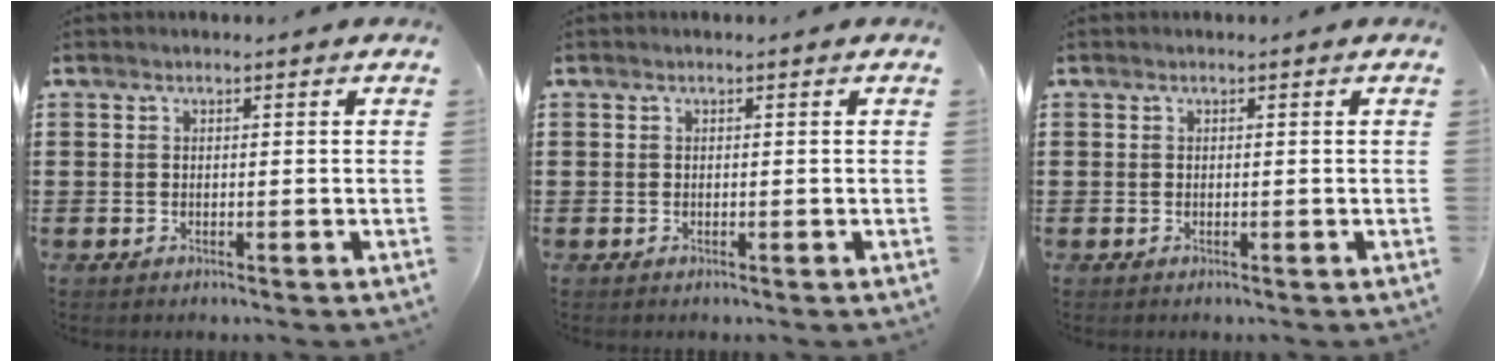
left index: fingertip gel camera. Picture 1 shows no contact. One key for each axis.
{"total": 0.0}
{"total": 0.0}